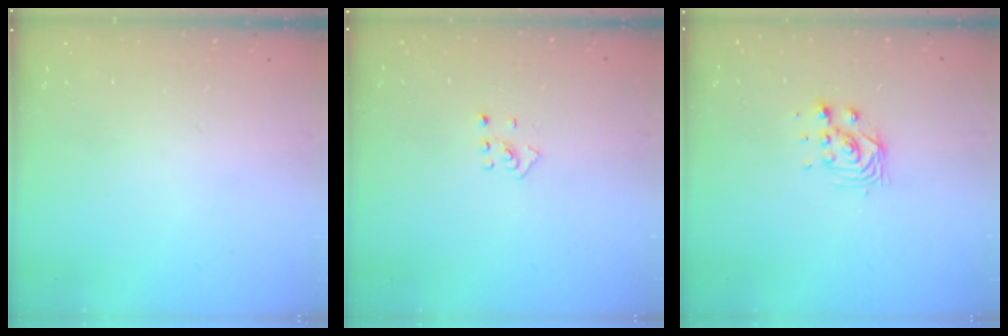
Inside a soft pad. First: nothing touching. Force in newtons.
{"total": 2.5, "press": 2.4, "slide": 0.8}
{"total": 3.9, "press": 3.8, "slide": 0.8}